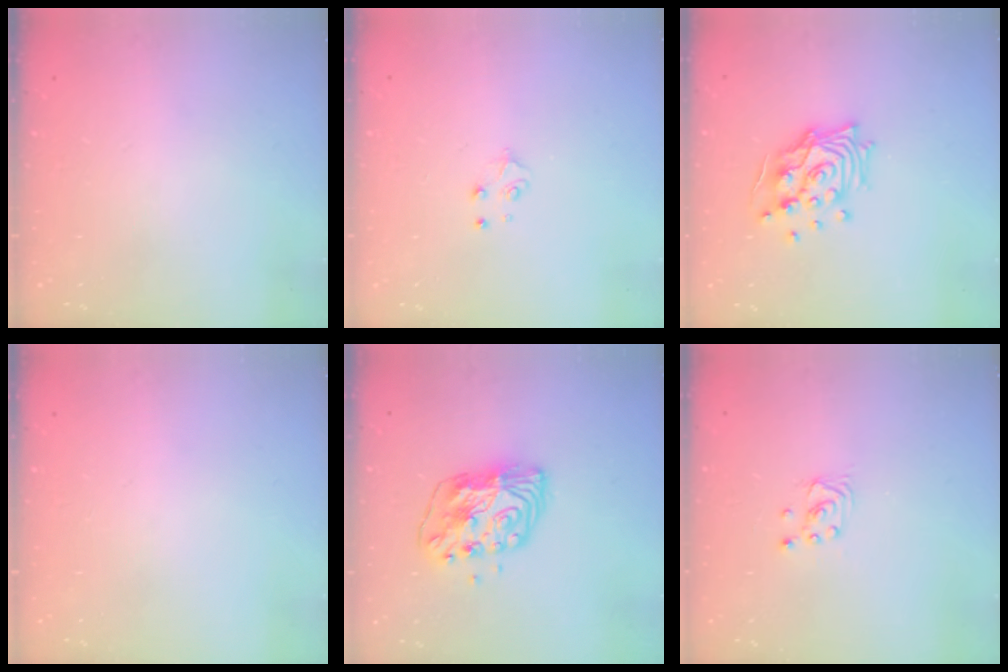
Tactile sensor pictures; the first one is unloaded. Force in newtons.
{"total": 4.5, "press": 4.5, "slide": 0.6}
{"total": 13.8, "press": 13.6, "slide": 2.0}
{"total": 0.0}
{"total": 11.4, "press": 11.4, "slide": 0.8}
{"total": 1.6, "press": 1.6, "slide": 0.0}